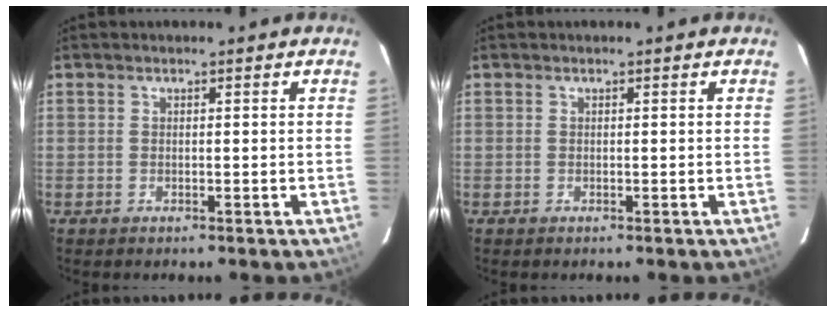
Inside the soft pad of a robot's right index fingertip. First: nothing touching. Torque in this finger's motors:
{"motor_torque": [0.00, 0.00, 0.00, 0.00]}